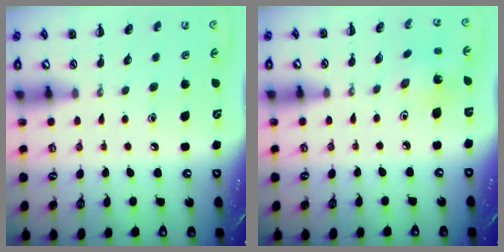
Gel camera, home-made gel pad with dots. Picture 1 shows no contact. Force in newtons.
{"total": 1.8, "press": 1.6, "slide": 0.7}